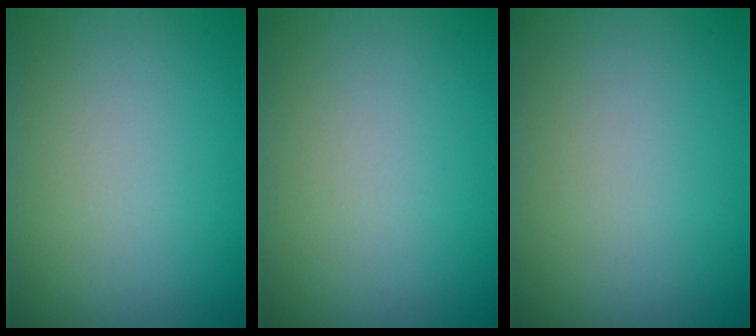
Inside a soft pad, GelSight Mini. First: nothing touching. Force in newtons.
{"total": 0.0}
{"total": 0.0}